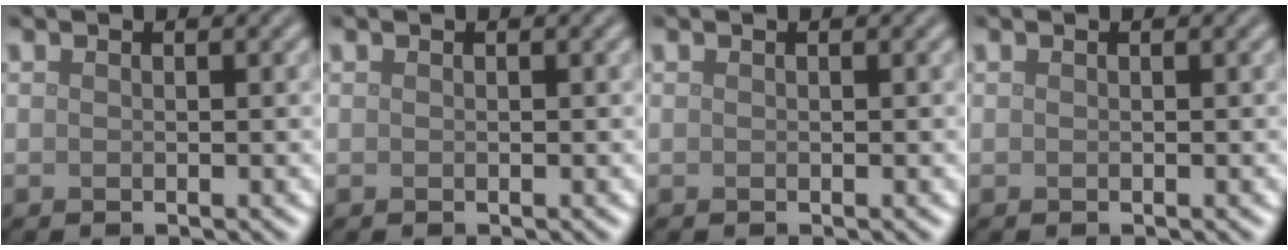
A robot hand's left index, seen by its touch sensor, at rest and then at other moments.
{"total": 0.0}
{"total": 0.0}
{"total": 0.0}